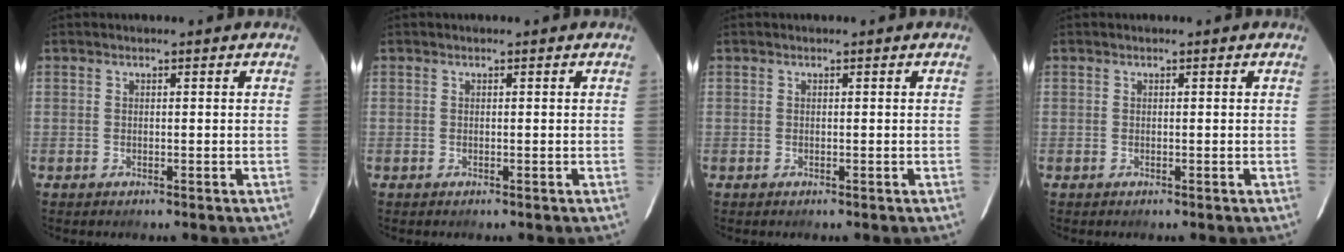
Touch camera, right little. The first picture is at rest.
{"total": 0.0}
{"total": 0.0}
{"total": 0.0}